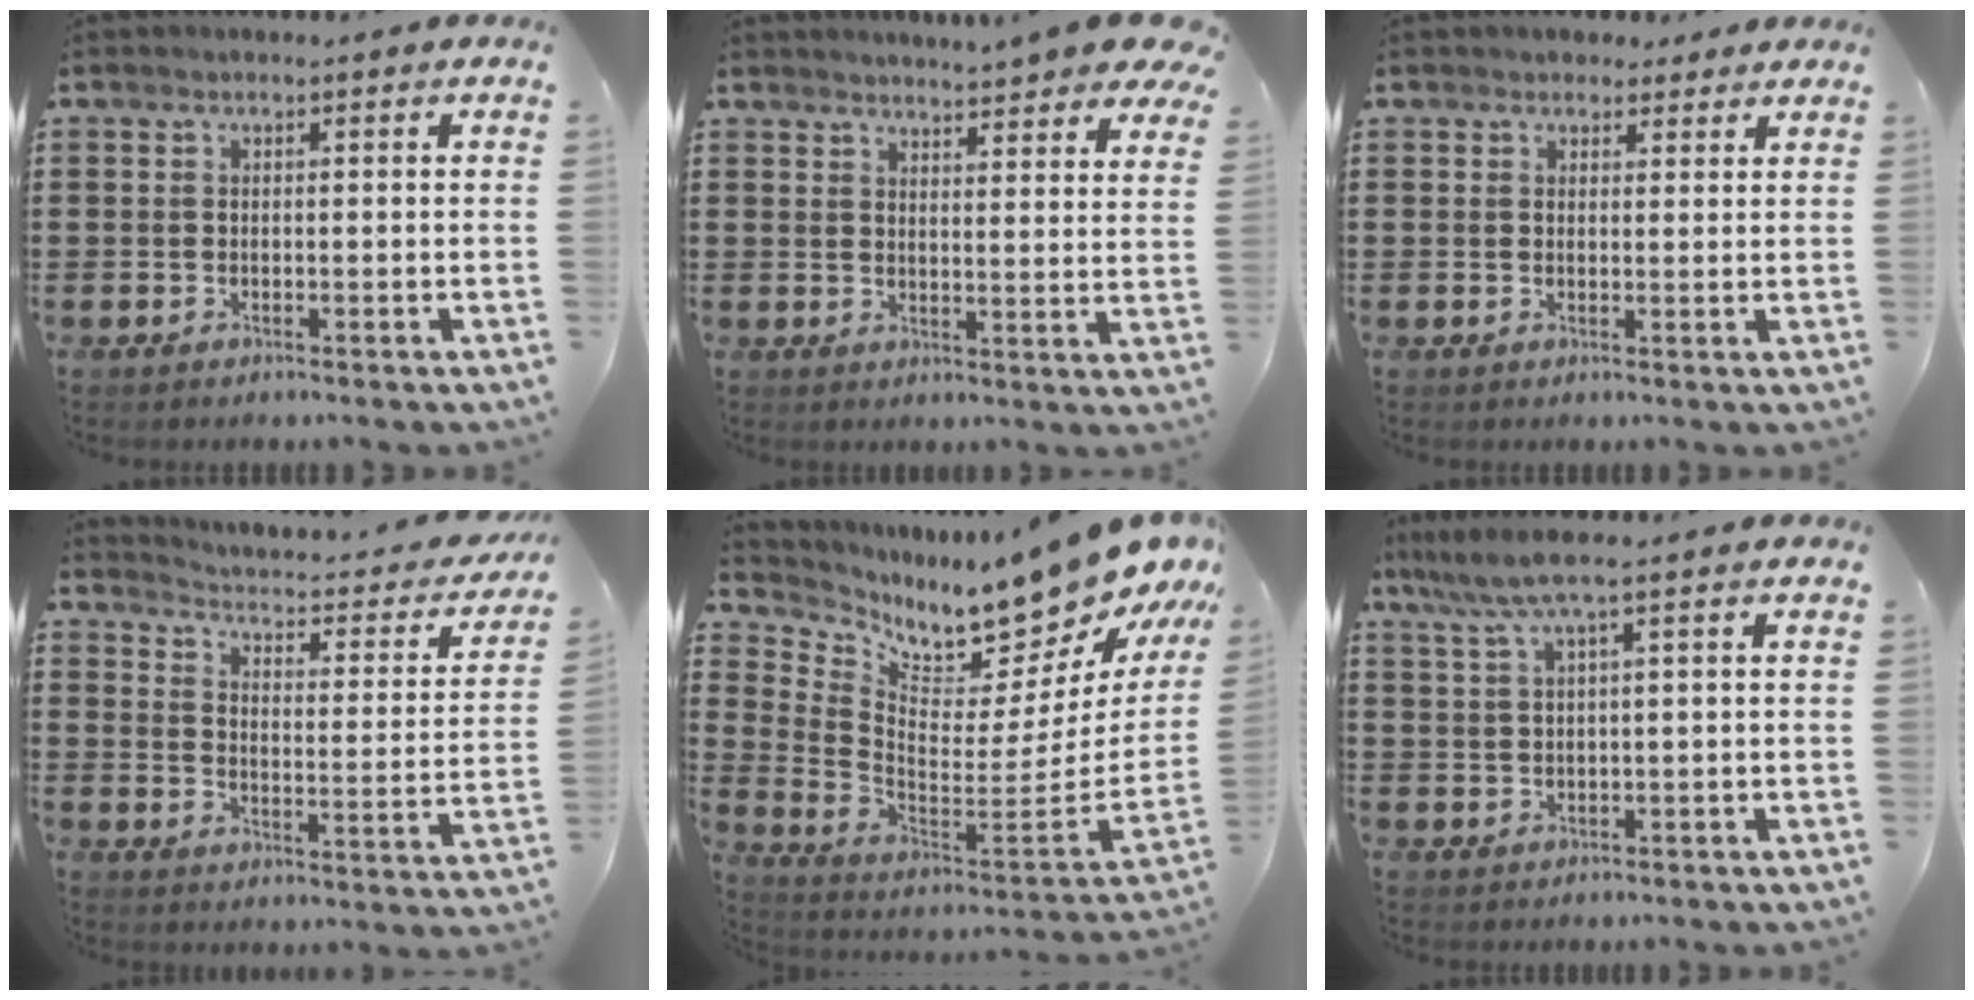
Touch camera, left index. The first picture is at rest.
{"total": 5.1, "force": [5.0, 0.0, 1.2], "torque": [-0.027, -0.028, 0.087]}
{"total": 2.3, "force": [1.9, 1.3, 0.2], "torque": [-0.003, 0.003, 0.035]}
{"total": 1.8, "force": [1.6, 0.2, 0.8], "torque": [-0.034, -0.027, 0.014]}
{"total": 11.4, "force": [11.0, 1.0, 3.0], "torque": [-0.074, -0.107, 0.179]}
{"total": 4.4, "force": [2.1, 0.1, 3.8], "torque": [-0.088, -0.002, 0.033]}